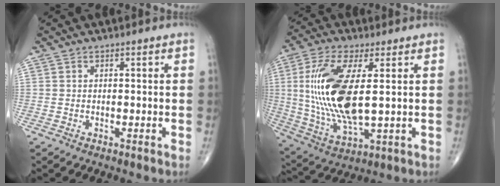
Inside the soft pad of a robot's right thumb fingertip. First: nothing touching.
{"total": 18.2, "force": [2.1, 6.8, 16.7], "torque": [-0.362, -0.016, 0.048]}